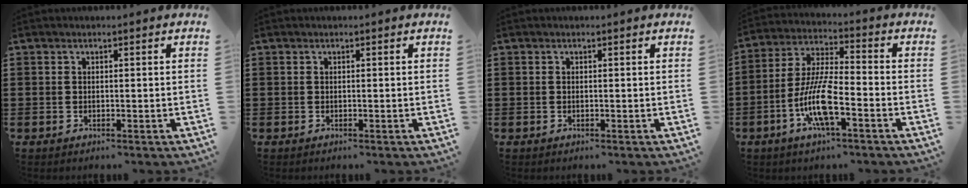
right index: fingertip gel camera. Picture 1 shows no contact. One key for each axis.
{"total": 0.0}
{"total": 0.0}
{"total": 9.9, "fx": -4.1, "fy": 2.4, "fz": 8.8, "tx": -0.203, "ty": -0.012, "tz": -0.083}